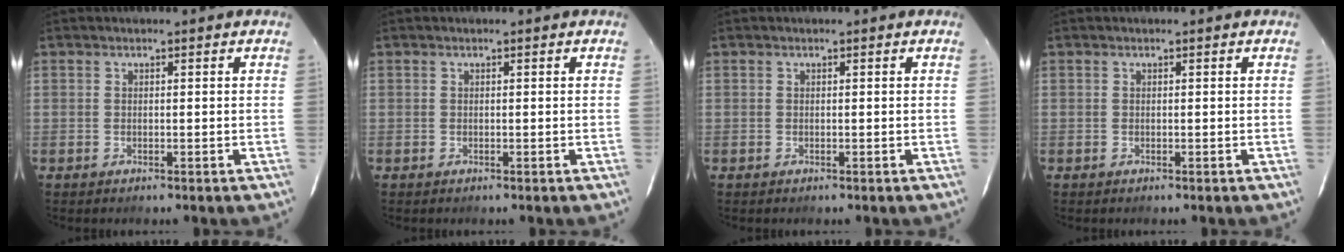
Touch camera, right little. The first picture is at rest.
{"total": 0.0}
{"total": 0.0}
{"total": 0.0}